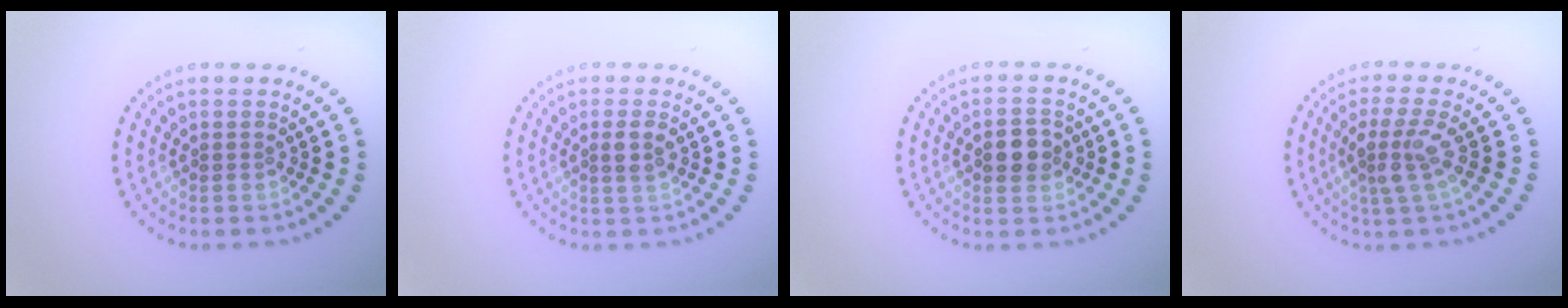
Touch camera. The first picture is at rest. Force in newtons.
{"total": 1.7, "press": 1.4, "slide": 0.8}
{"total": 3.1, "press": 3.1, "slide": 0.1}
{"total": 2.9, "press": 2.2, "slide": 1.8}